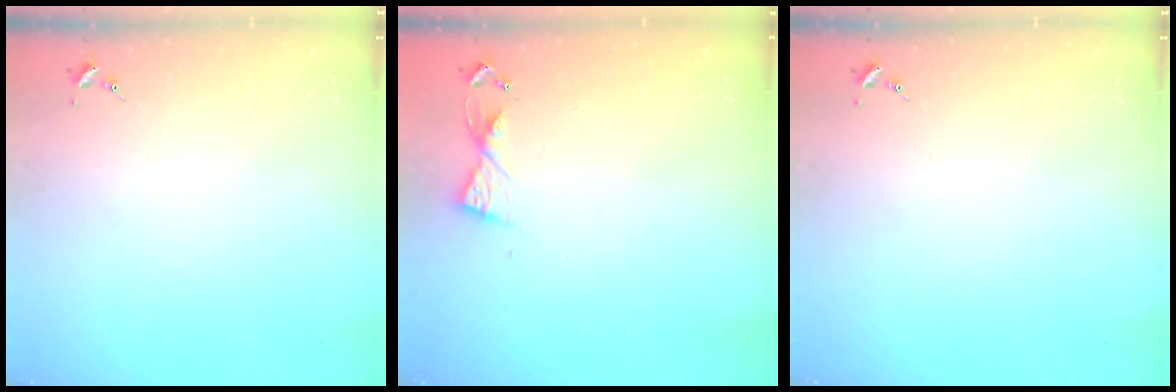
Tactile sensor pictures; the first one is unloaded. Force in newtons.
{"total": 5.5, "press": 5.4, "slide": 0.6}
{"total": 0.0}